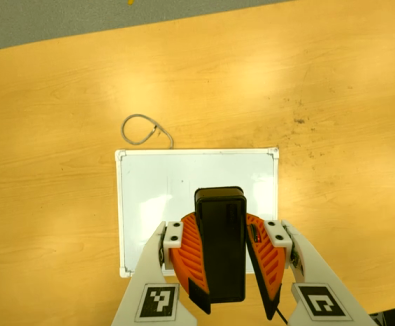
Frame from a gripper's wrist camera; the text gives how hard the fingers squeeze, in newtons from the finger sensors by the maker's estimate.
{"total": 11.2, "left": 11.0, "right": 11.4}